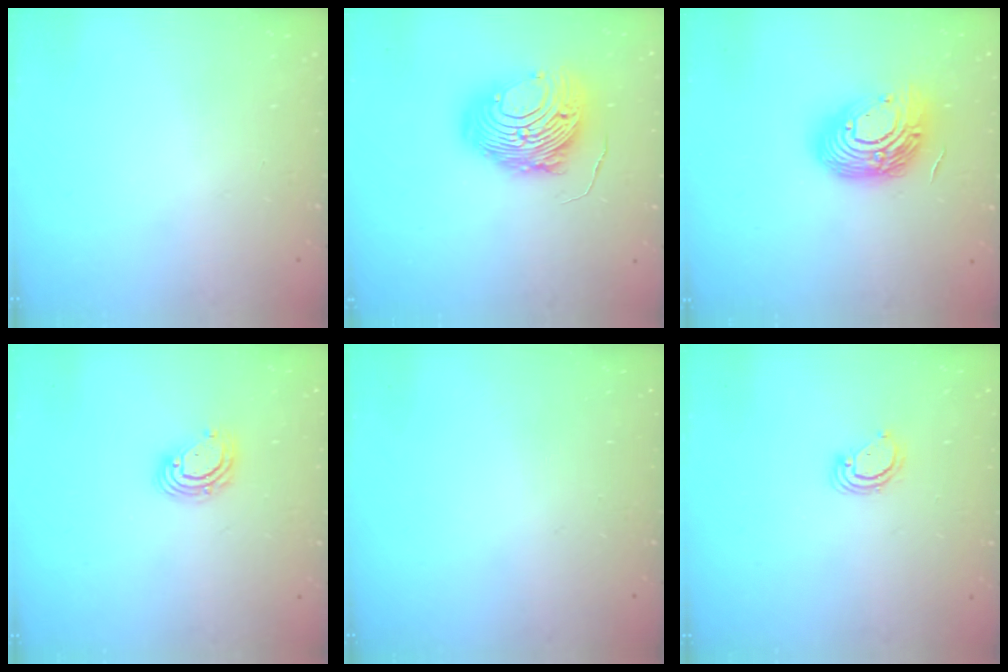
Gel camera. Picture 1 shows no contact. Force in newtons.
{"total": 14.7, "press": 14.6, "slide": 1.4}
{"total": 17.3, "press": 17.2, "slide": 1.2}
{"total": 6.4, "press": 6.3, "slide": 1.2}
{"total": 0.0}
{"total": 3.5, "press": 3.5, "slide": 0.1}